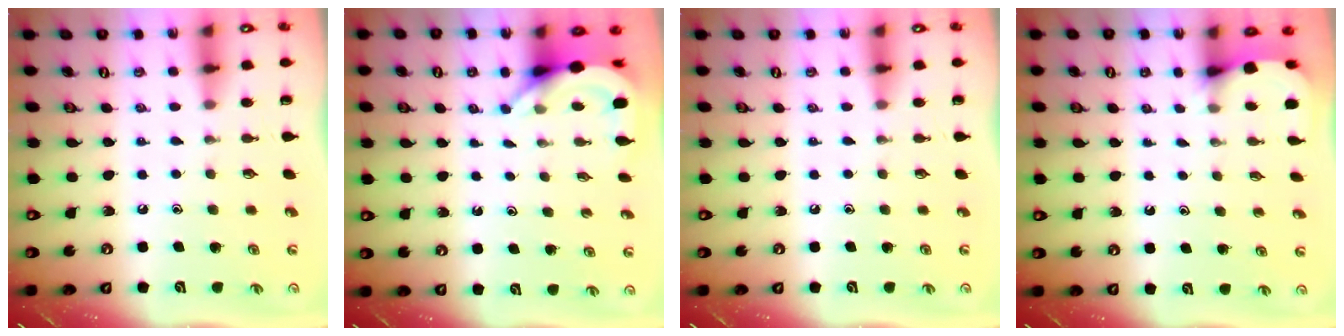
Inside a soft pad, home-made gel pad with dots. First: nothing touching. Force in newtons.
{"total": 5.2, "press": 5.2, "slide": 0.2}
{"total": 0.0}
{"total": 3.0, "press": 3.0, "slide": 0.4}